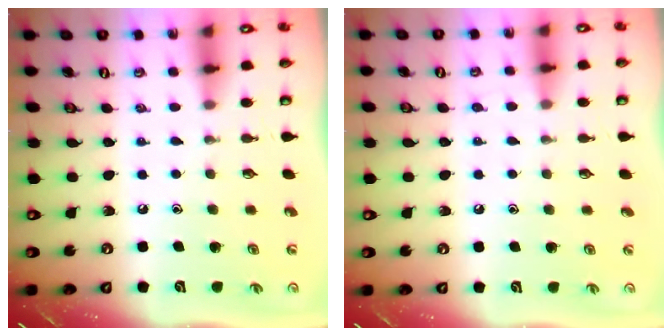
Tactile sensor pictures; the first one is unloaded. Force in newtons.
{"total": 3.6, "press": 3.5, "slide": 0.5}